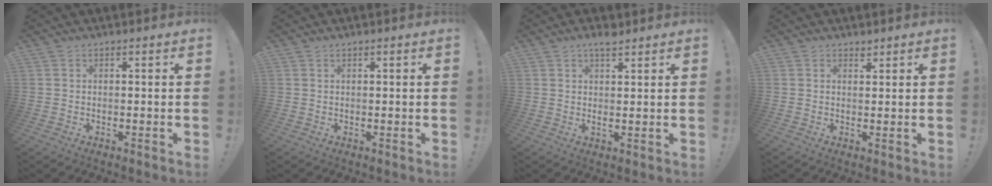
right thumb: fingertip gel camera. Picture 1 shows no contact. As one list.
[{"total": 0.6, "force": [0.4, -0.1, 0.4], "torque": [-0.014, 0.003, 0.009]}, {"total": 3.9, "force": [2.5, 1.0, 2.9], "torque": [-0.042, -0.017, 0.041]}, {"total": 1.6, "force": [1.4, 0.6, 0.4], "torque": [-0.001, -0.010, 0.026]}]